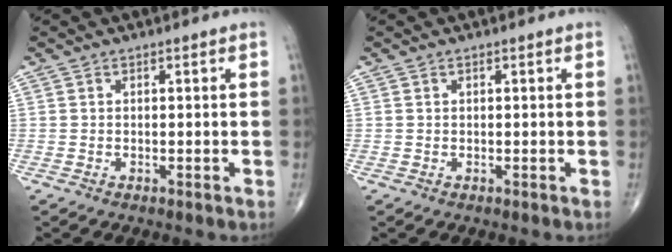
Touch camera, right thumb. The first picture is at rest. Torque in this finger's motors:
{"motor_torque": [-0.25, -0.02, -0.15, -0.05, 0.01]}